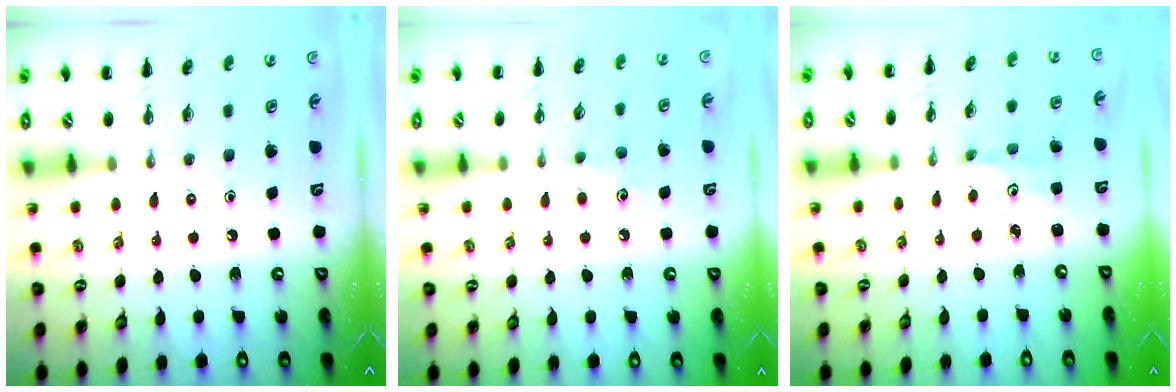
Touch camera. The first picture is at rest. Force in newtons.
{"total": 5.4, "press": 5.2, "slide": 1.3}
{"total": 1.9, "press": 1.8, "slide": 0.6}